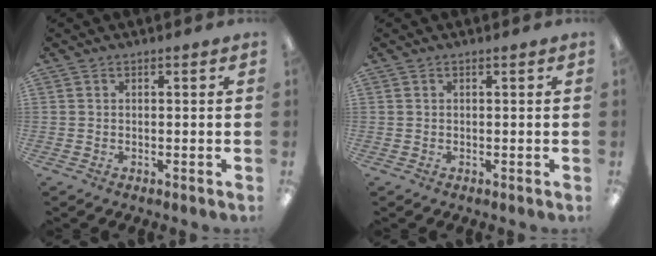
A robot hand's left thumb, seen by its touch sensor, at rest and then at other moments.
{"total": 0.0}